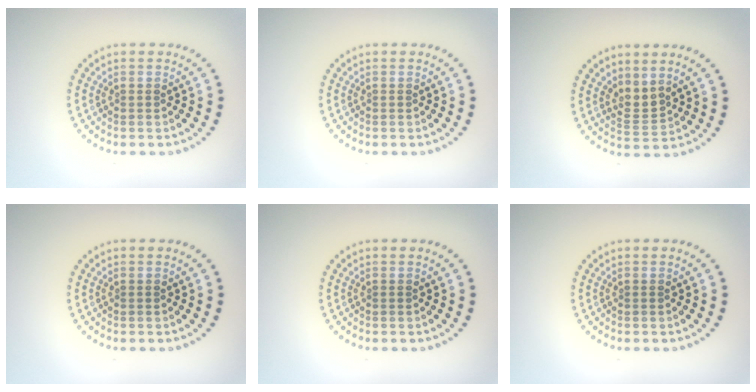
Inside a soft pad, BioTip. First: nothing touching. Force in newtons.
{"total": 0.0}
{"total": 2.0, "press": 1.4, "slide": 1.4}
{"total": 0.0}
{"total": 0.0}
{"total": 0.0}